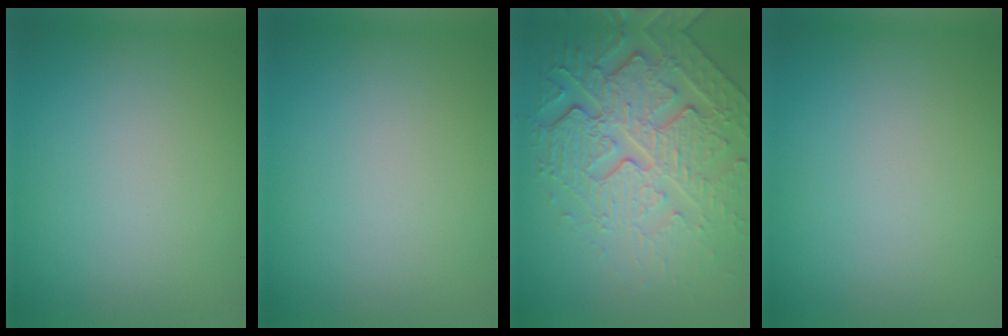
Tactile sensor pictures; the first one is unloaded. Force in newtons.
{"total": 0.0}
{"total": 8.0, "press": 5.9, "slide": 5.4}
{"total": 0.0}